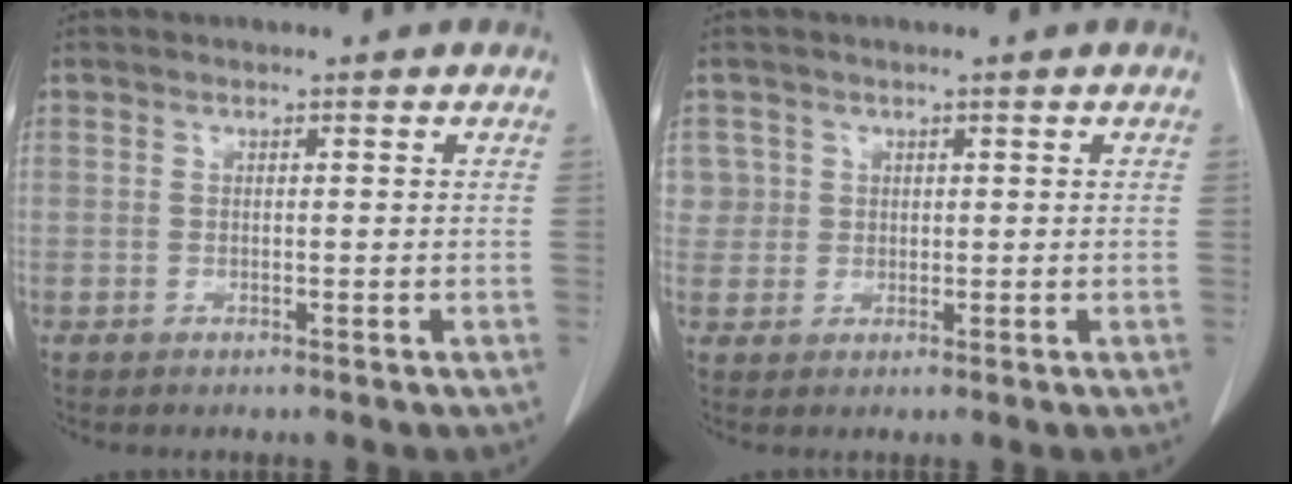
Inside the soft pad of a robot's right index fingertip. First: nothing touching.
{"total": 2.7, "force": [0.9, 2.5, -0.3], "torque": [0.022, 0.003, 0.013]}